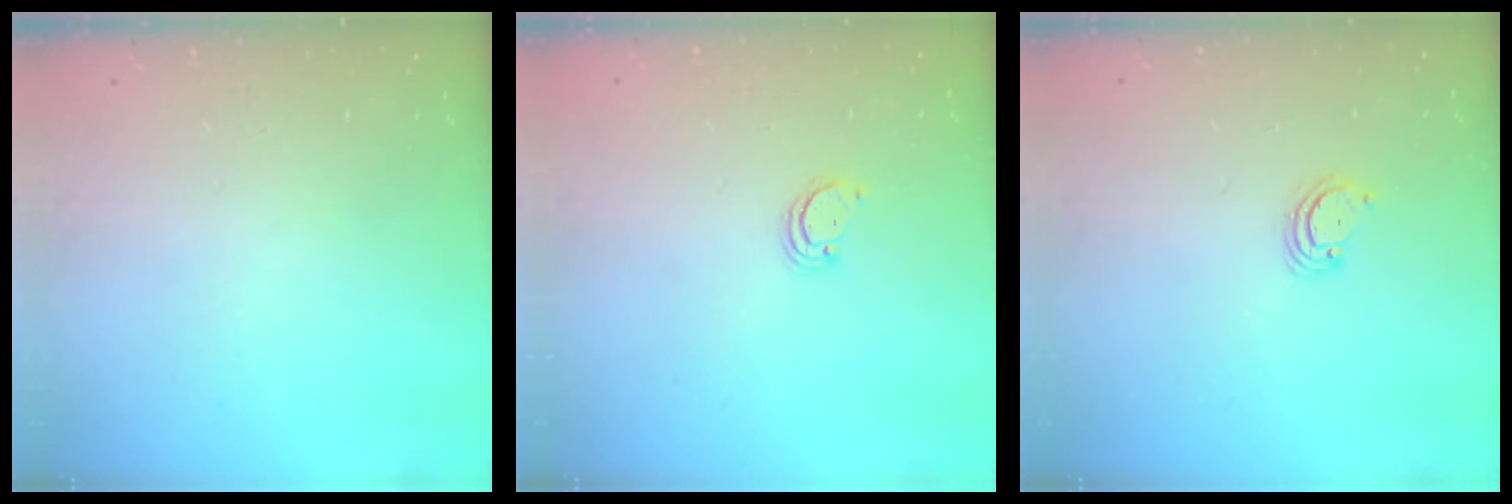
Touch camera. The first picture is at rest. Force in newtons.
{"total": 2.1, "press": 2.1, "slide": 0.2}
{"total": 3.0, "press": 3.0, "slide": 0.3}